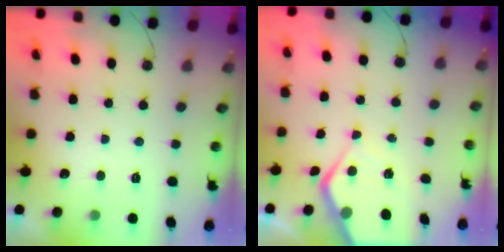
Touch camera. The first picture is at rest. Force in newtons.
{"total": 7.1, "press": 7.1, "slide": 0.5}